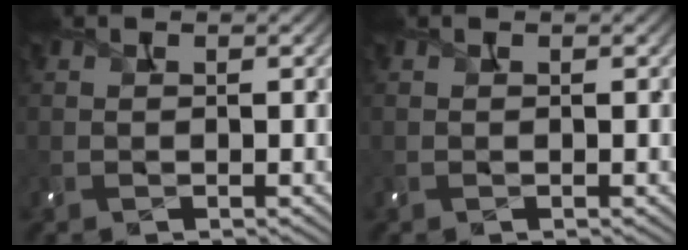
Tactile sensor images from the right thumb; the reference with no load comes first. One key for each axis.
{"total": 0.0}